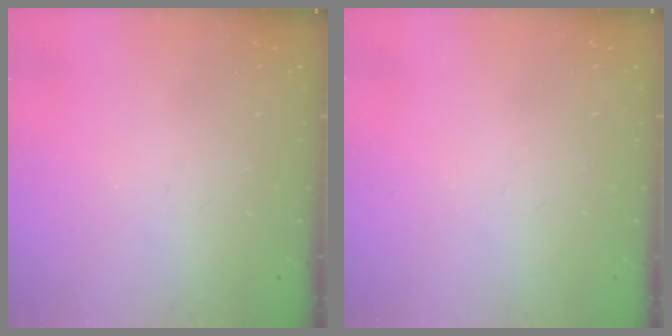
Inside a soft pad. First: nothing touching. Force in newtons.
{"total": 0.0}